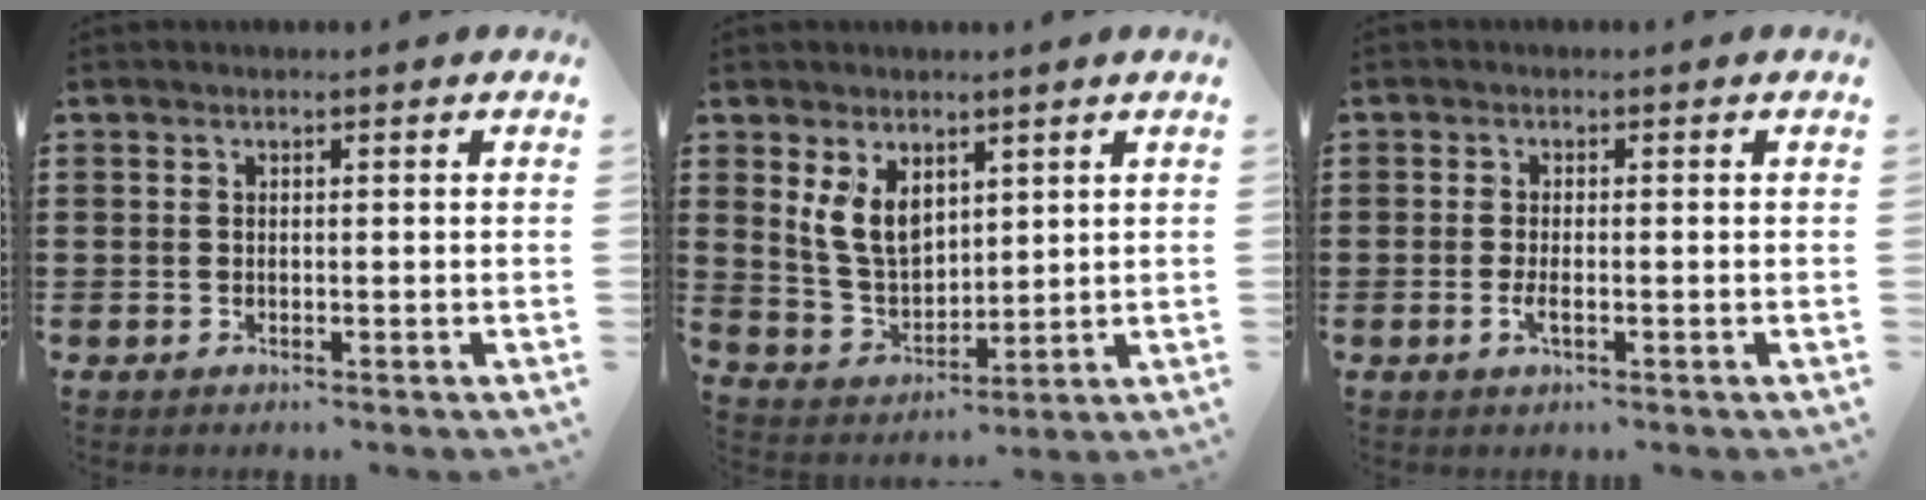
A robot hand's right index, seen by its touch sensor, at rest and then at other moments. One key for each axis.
{"total": 7.0, "fx": 3.1, "fy": 4.5, "fz": 4.4, "tx": -0.116, "ty": 0.005, "tz": 0.054}
{"total": 1.9, "fx": -0.6, "fy": 0.5, "fz": 1.7, "tx": -0.038, "ty": -0.003, "tz": -0.014}